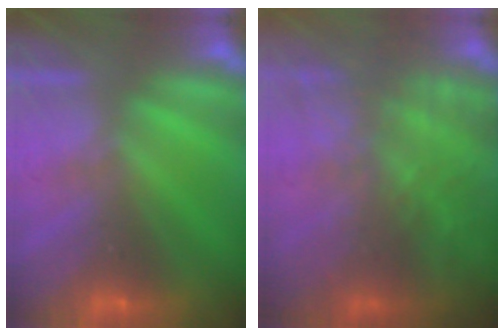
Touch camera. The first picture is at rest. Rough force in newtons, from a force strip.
{"total": 7.7}